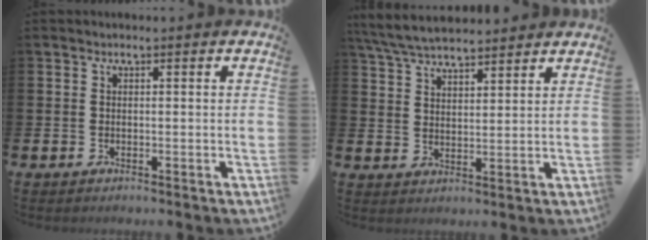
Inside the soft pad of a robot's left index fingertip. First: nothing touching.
{"total": 6.2, "force": [5.9, 1.0, 1.4], "torque": [-0.049, -0.024, 0.108]}